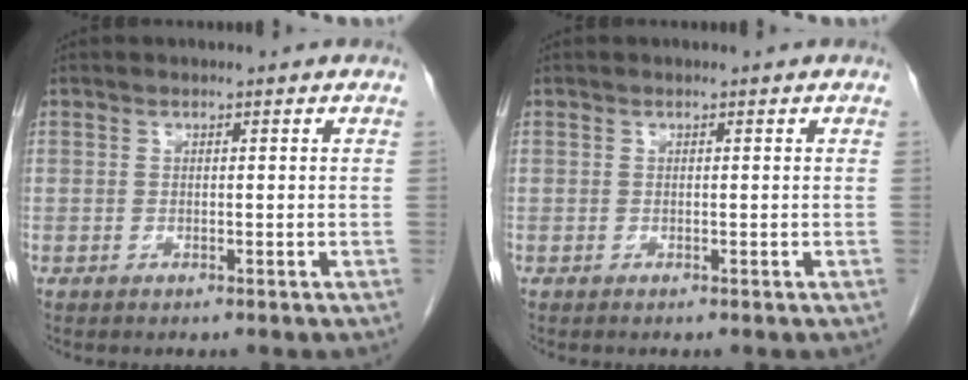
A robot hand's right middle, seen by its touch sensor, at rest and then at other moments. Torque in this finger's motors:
{"motor_torque": [0.71, -0.82, -0.02, 0.01]}